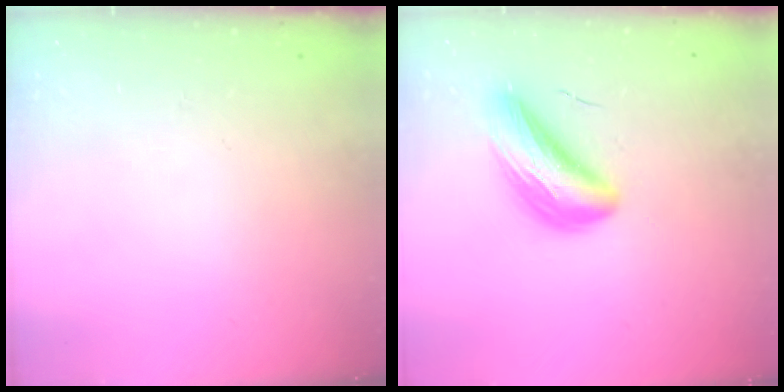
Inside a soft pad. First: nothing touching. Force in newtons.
{"total": 9.4, "press": 9.3, "slide": 1.7}